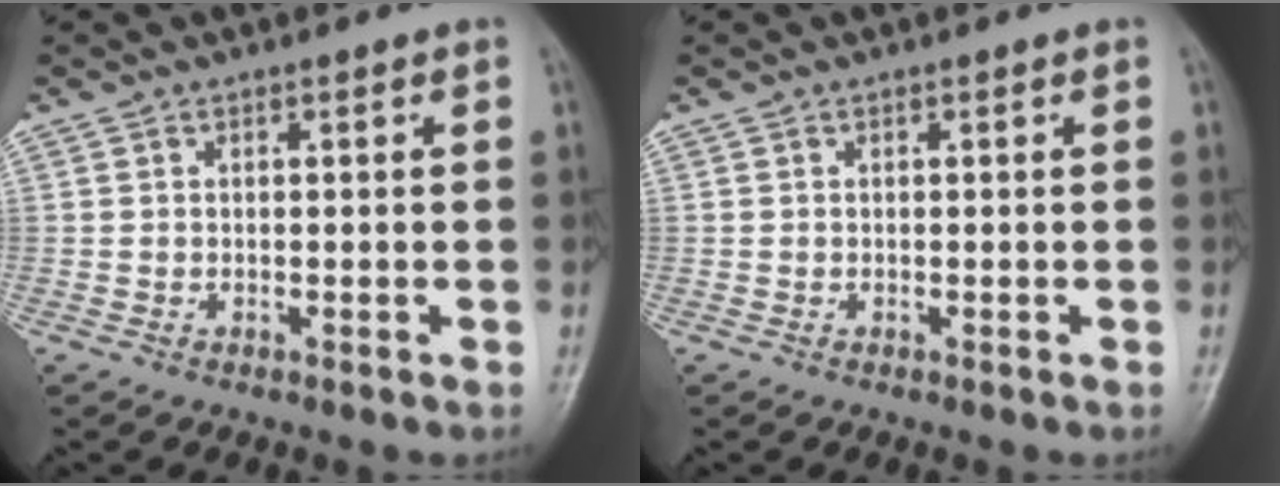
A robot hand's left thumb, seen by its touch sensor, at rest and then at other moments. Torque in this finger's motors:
{"motor_torque": [0.00, 0.00, 0.02, -0.02, 0.00]}